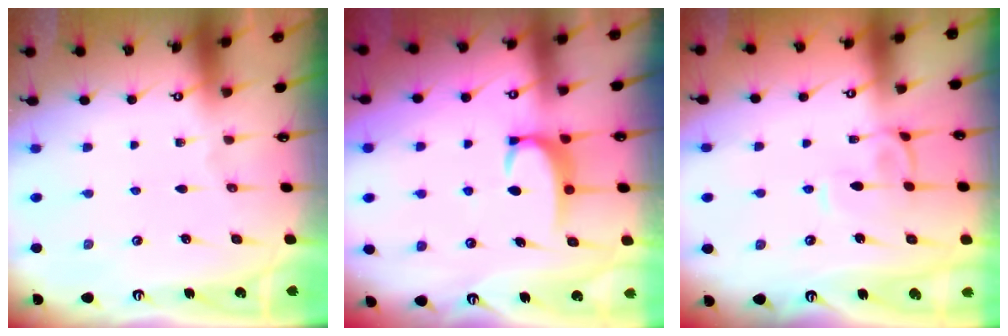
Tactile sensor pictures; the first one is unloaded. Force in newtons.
{"total": 3.4, "press": 3.3, "slide": 0.4}
{"total": 1.6, "press": 1.5, "slide": 0.6}